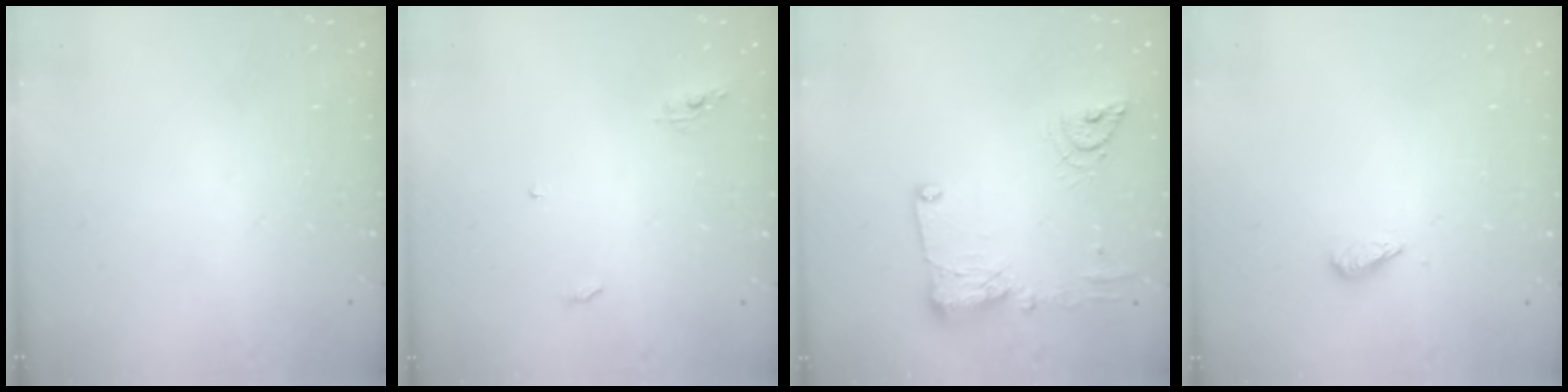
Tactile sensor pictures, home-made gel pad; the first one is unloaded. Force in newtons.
{"total": 4.1, "press": 4.1, "slide": 0.3}
{"total": 14.2, "press": 14.0, "slide": 1.8}
{"total": 2.7, "press": 2.7, "slide": 0.6}